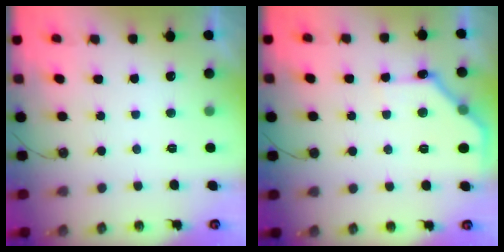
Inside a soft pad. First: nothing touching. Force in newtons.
{"total": 11.7, "press": 11.7, "slide": 0.2}